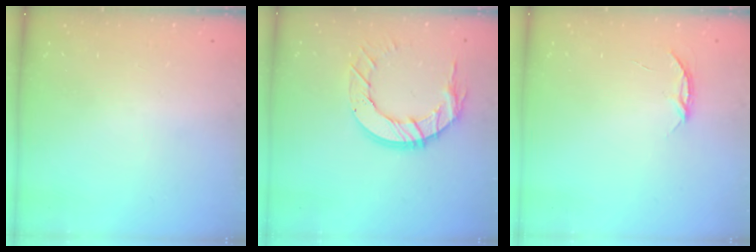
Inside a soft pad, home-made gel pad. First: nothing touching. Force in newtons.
{"total": 12.3, "press": 12.3, "slide": 1.2}
{"total": 3.6, "press": 3.6, "slide": 0.5}